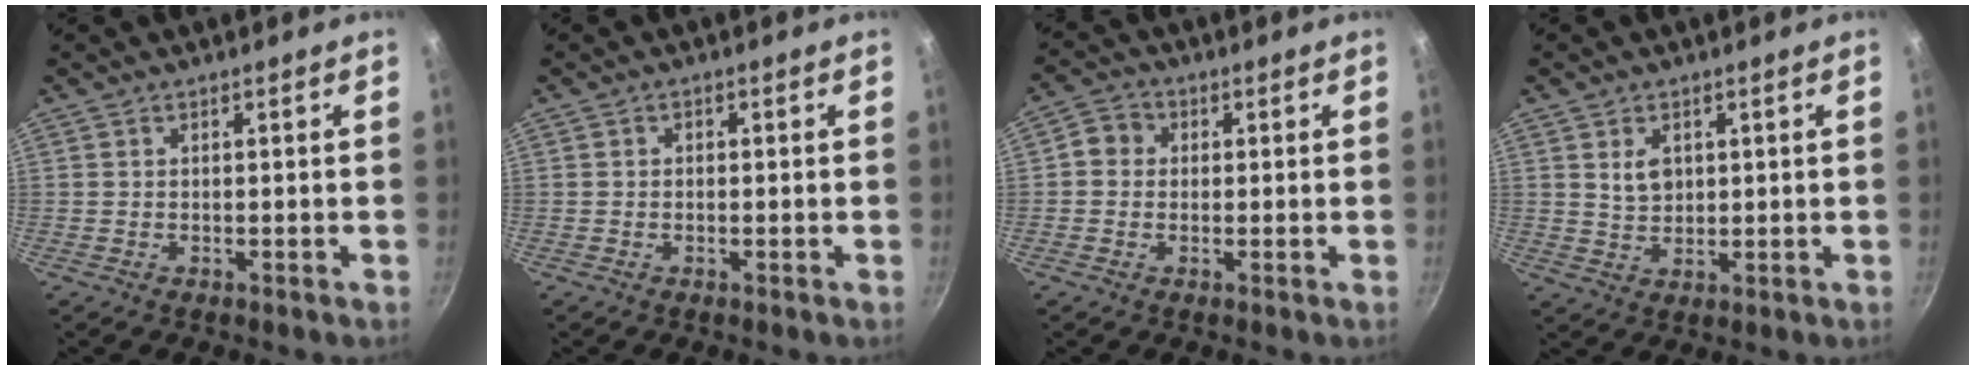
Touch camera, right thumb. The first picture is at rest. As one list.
[{"total": 0.8, "force": [-0.1, 0.7, 0.4], "torque": [-0.006, 0.005, -0.002]}, {"total": 4.1, "force": [0.3, 3.8, 1.7], "torque": [-0.013, 0.007, -0.011]}, {"total": 4.1, "force": [1.3, 2.9, 2.5], "torque": [-0.032, -0.007, 0.027]}]